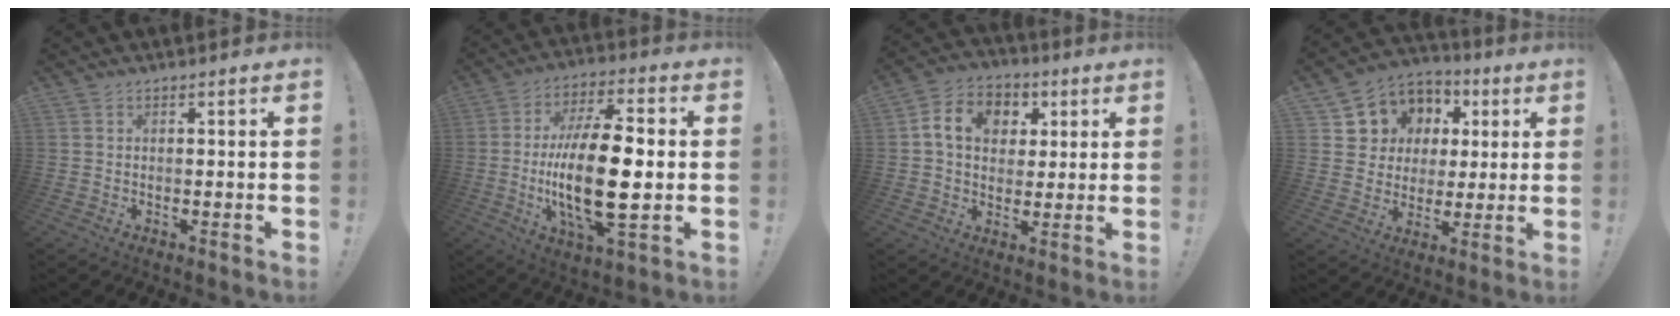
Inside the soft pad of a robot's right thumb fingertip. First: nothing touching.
{"total": 20.7, "force": [-1.9, 7.4, 19.3], "torque": [-0.375, -0.004, -0.035]}
{"total": 11.7, "force": [3.0, 9.5, 6.2], "torque": [-0.096, 0.010, 0.060]}
{"total": 9.9, "force": [3.0, 9.2, 2.1], "torque": [-0.026, -0.024, 0.069]}